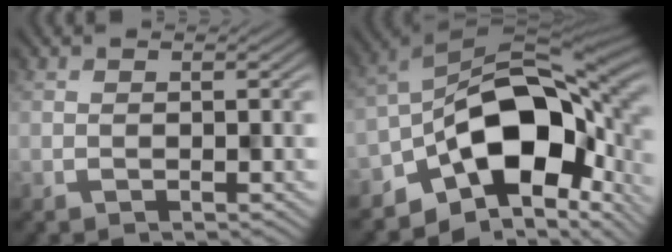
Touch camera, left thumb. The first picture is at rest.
{"total": 15.4, "force": [-5.5, 9.3, 11.0], "torque": [-0.147, -0.013, -0.095]}